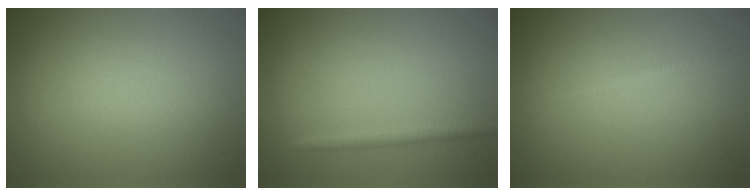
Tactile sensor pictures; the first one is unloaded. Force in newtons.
{"total": 1.5, "press": 1.5, "slide": 0.1}
{"total": 0.6, "press": 0.6, "slide": 0.0}